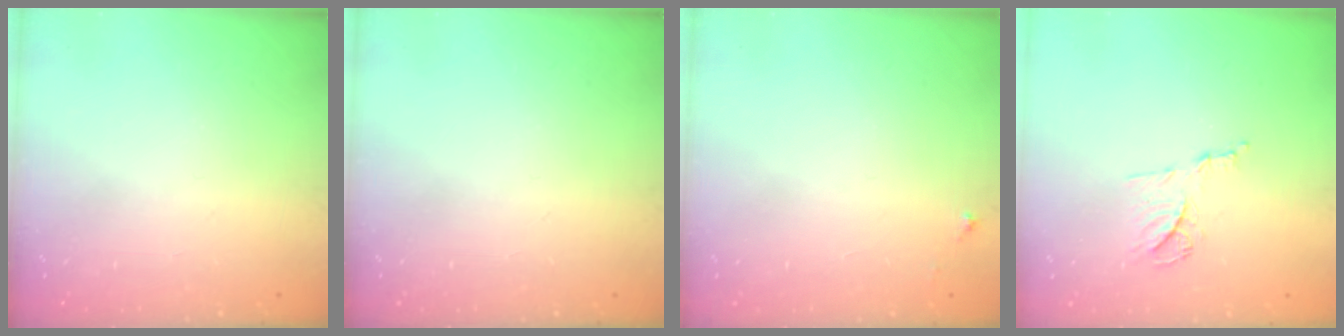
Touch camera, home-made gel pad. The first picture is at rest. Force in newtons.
{"total": 0.0}
{"total": 3.9, "press": 3.9, "slide": 0.4}
{"total": 9.1, "press": 9.1, "slide": 0.5}